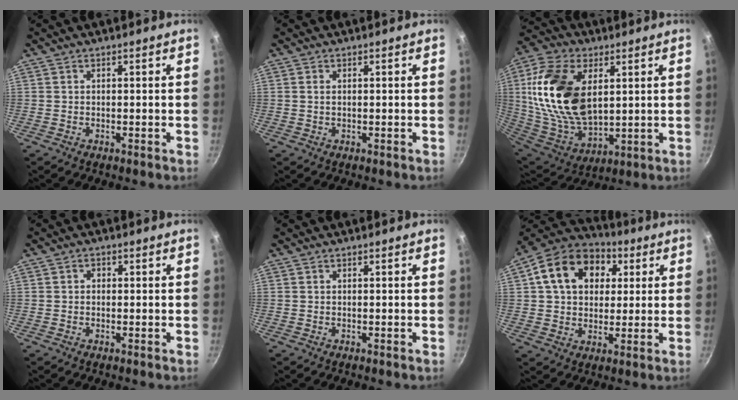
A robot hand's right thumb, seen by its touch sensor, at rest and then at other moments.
{"total": 0.9, "force": [0.1, 0.5, 0.7], "torque": [-0.014, 0.001, 0.001]}
{"total": 22.3, "force": [5.0, 13.2, 17.3], "torque": [-0.326, -0.019, 0.102]}
{"total": 1.1, "force": [0.0, 1.0, 0.5], "torque": [-0.006, 0.005, -0.002]}
{"total": 0.0}
{"total": 16.8, "force": [4.8, 12.5, 10.2], "torque": [-0.154, 0.019, 0.066]}